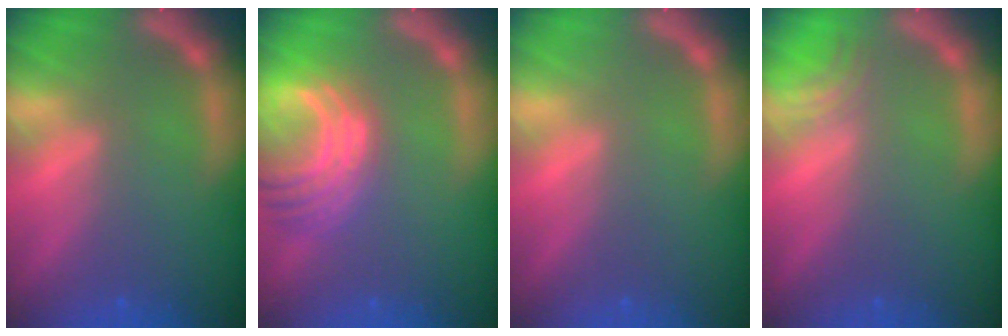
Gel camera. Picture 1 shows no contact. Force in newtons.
{"total": 8.1}
{"total": 0.0}
{"total": 2.0}